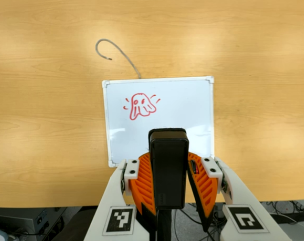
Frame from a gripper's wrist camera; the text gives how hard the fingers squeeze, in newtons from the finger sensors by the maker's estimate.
{"total": 7.9, "left": 6.5, "right": 9.4}